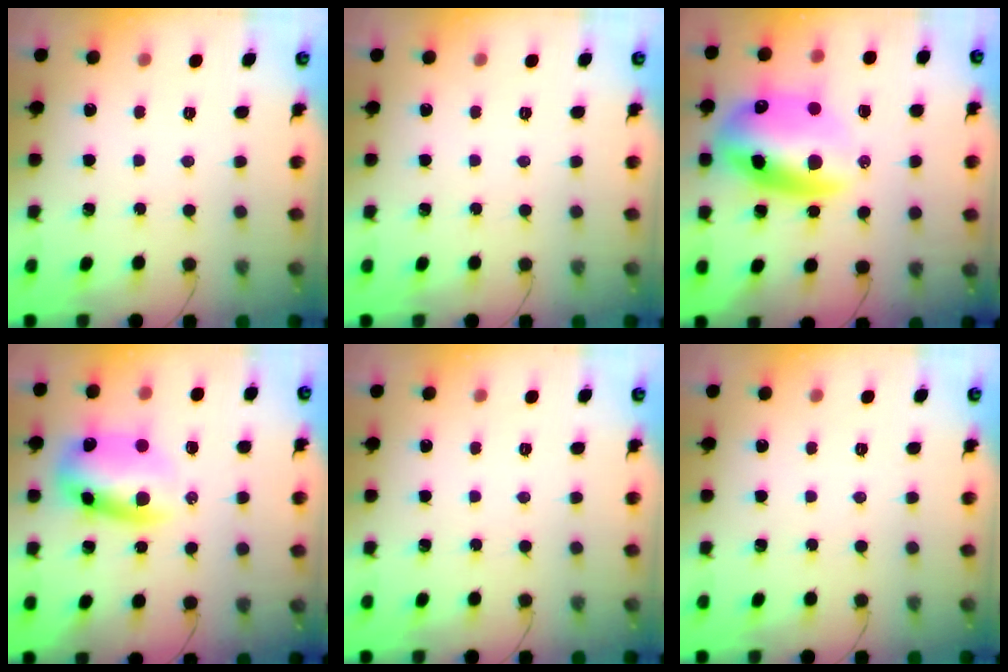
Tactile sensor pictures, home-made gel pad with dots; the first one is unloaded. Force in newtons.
{"total": 0.0}
{"total": 17.6, "press": 17.0, "slide": 4.3}
{"total": 10.5, "press": 10.2, "slide": 2.7}
{"total": 0.0}
{"total": 0.0}